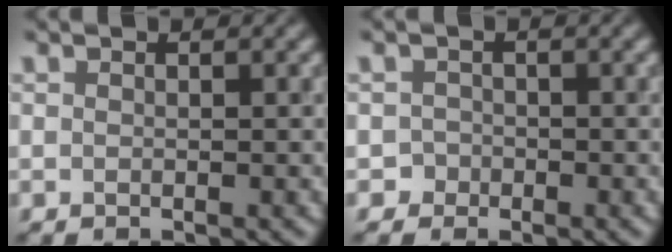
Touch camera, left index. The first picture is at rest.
{"total": 1.0, "force": [-0.4, 0.8, -0.4], "torque": [0.021, 0.006, -0.007]}